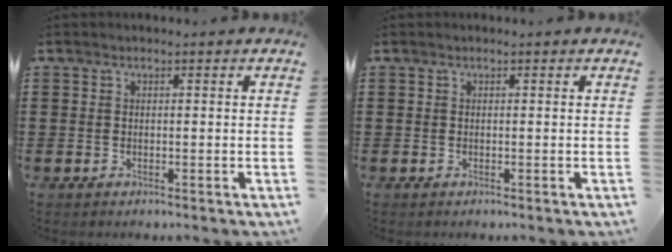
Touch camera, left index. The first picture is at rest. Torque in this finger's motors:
{"motor_torque": [-0.02, -0.02, 0.00, 0.00]}